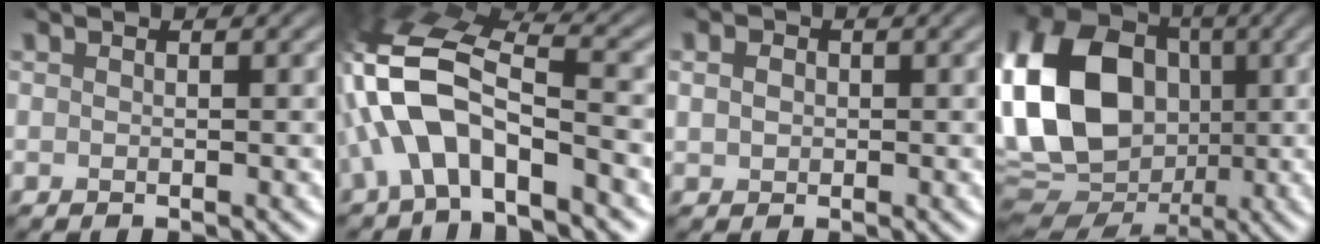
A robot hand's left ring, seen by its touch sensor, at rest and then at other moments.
{"total": 9.3, "force": [-3.8, 4.0, 7.5], "torque": [-0.163, 0.021, -0.083]}
{"total": 1.2, "force": [0.0, 1.1, 0.6], "torque": [-0.009, 0.003, -0.003]}
{"total": 16.0, "force": [-0.2, 12.0, 10.6], "torque": [-0.213, 0.001, -0.005]}